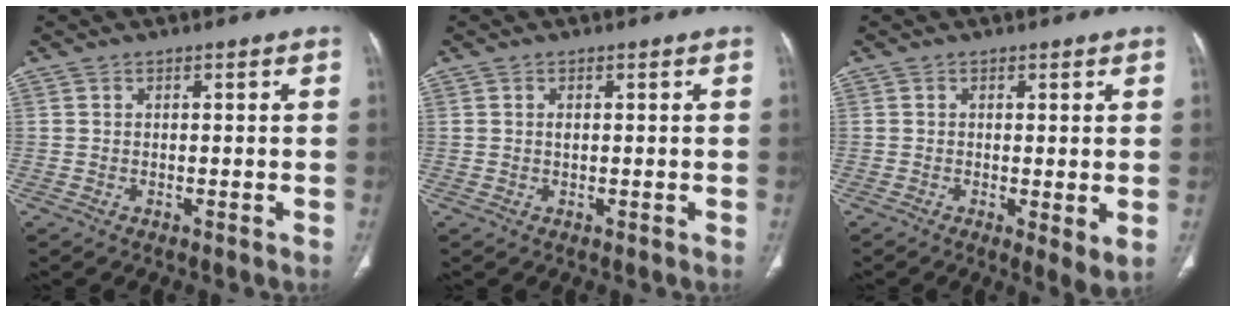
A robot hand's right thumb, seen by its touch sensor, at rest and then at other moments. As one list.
[{"total": 0.6, "force": [0.2, 0.4, 0.4], "torque": [-0.007, 0.001, 0.003]}, {"total": 3.9, "force": [-0.3, 1.2, 3.7], "torque": [-0.064, -0.016, -0.008]}]